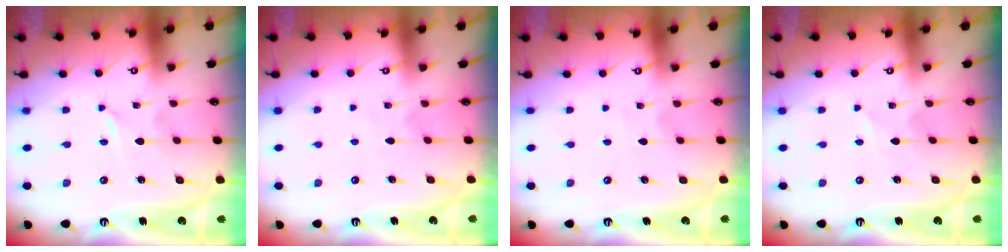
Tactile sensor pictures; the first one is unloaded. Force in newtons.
{"total": 3.9, "press": 3.8, "slide": 0.4}
{"total": 2.0, "press": 2.0, "slide": 0.2}
{"total": 0.8, "press": 0.8, "slide": 0.2}